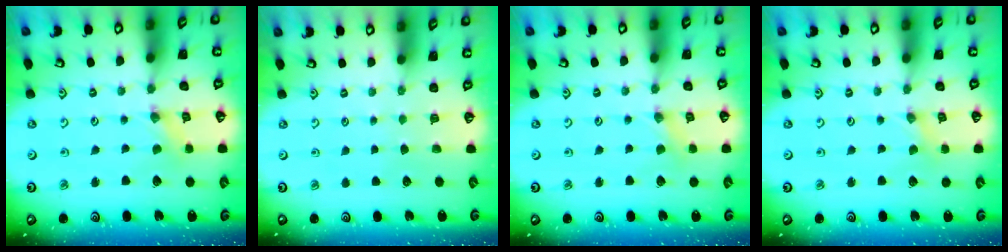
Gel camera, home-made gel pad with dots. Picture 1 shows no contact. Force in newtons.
{"total": 0.0}
{"total": 2.1, "press": 2.1, "slide": 0.4}
{"total": 0.0}